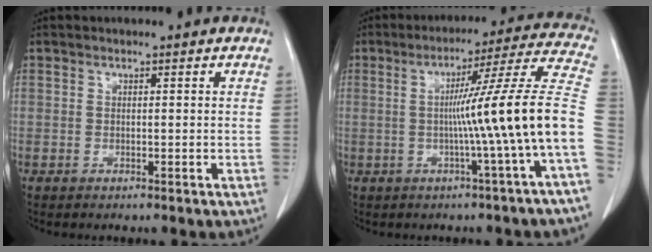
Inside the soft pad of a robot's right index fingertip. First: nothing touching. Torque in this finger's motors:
{"motor_torque": [1.39, -0.34, 0.73, 0.20]}